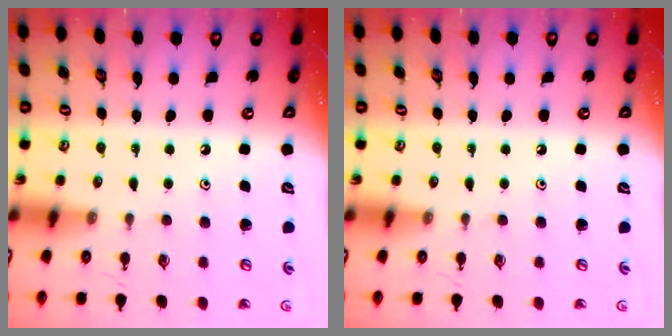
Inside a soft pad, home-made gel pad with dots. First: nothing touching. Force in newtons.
{"total": 0.0}